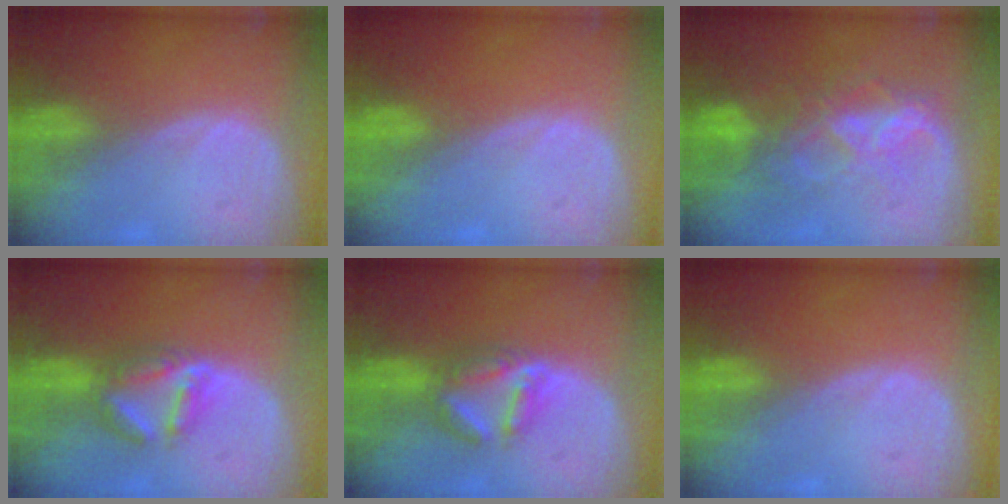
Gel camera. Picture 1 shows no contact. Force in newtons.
{"total": 0.0}
{"total": 7.9, "press": 7.2, "slide": 3.3}
{"total": 5.9, "press": 5.8, "slide": 1.4}
{"total": 5.9, "press": 5.8, "slide": 1.4}
{"total": 0.0}